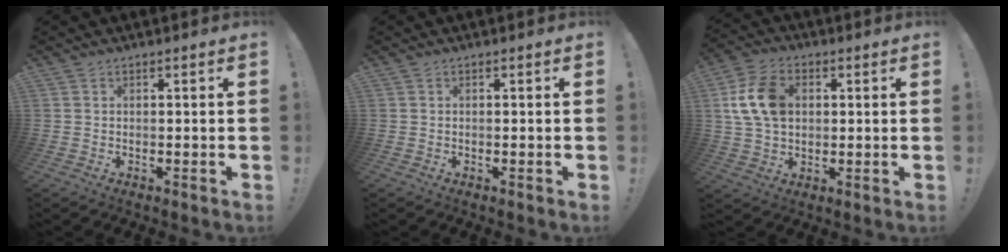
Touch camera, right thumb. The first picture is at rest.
{"total": 0.0}
{"total": 13.7, "force": [2.6, 9.7, 9.4], "torque": [-0.161, 0.007, 0.051]}